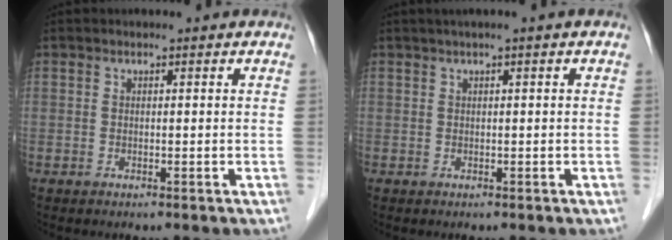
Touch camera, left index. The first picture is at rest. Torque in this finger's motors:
{"motor_torque": [0.17, -0.23, -0.25, -0.18]}